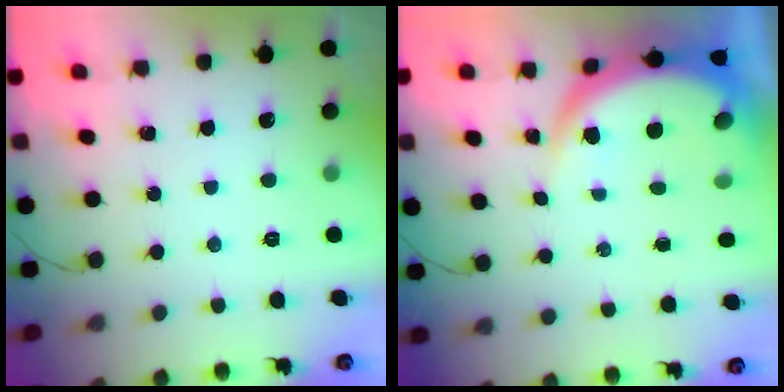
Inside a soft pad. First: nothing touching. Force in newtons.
{"total": 7.1, "press": 7.0, "slide": 1.0}